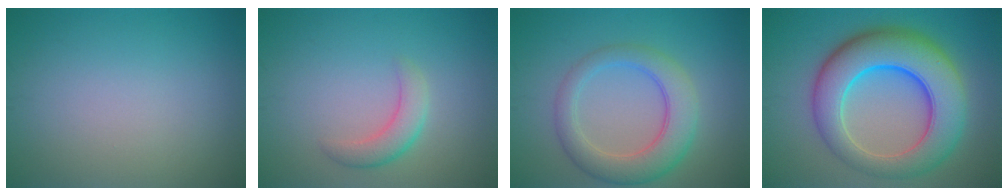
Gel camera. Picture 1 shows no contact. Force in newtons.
{"total": 2.5, "press": 2.5, "slide": 0.1}
{"total": 5.3, "press": 5.3, "slide": 0.2}
{"total": 10.6, "press": 10.6, "slide": 0.2}